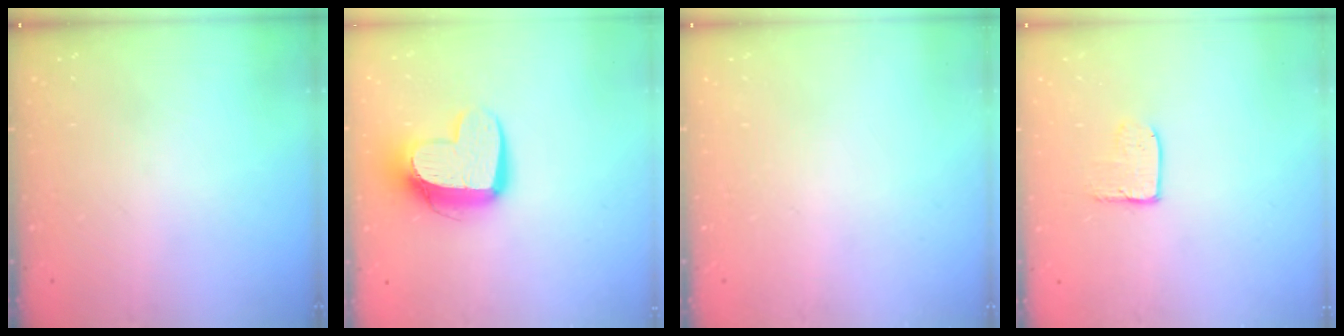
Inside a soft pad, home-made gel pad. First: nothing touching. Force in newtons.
{"total": 12.2, "press": 12.1, "slide": 0.8}
{"total": 0.0}
{"total": 3.8, "press": 3.8, "slide": 0.3}